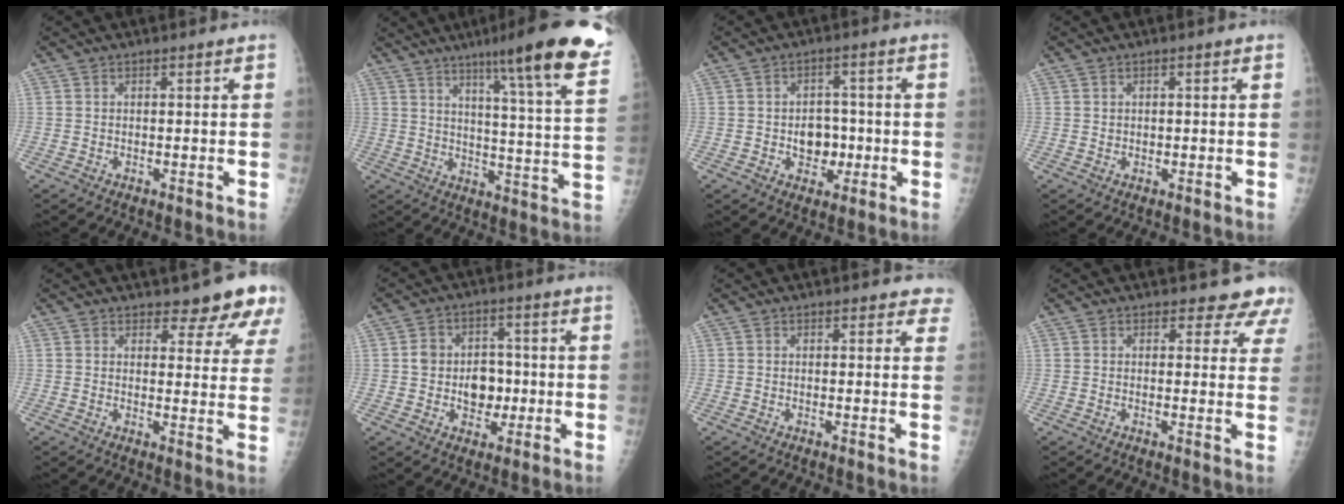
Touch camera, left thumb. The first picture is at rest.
{"total": 21.0, "force": [13.4, 1.3, 16.1], "torque": [-0.206, -0.057, 0.177]}
{"total": 6.2, "force": [-1.2, 4.9, 3.6], "torque": [-0.013, 0.011, -0.017]}
{"total": 0.8, "force": [0.0, 0.8, 0.1], "torque": [0.003, 0.002, 0.001]}
{"total": 8.4, "force": [7.0, 2.9, 3.5], "torque": [-0.013, -0.045, 0.068]}
{"total": 8.4, "force": [-1.1, 6.6, 5.0], "torque": [-0.037, 0.015, -0.017]}
{"total": 2.9, "force": [2.4, 1.5, 0.6], "torque": [0.027, -0.008, 0.011]}
{"total": 5.7, "force": [5.0, 2.6, 0.6], "torque": [0.034, -0.024, 0.035]}